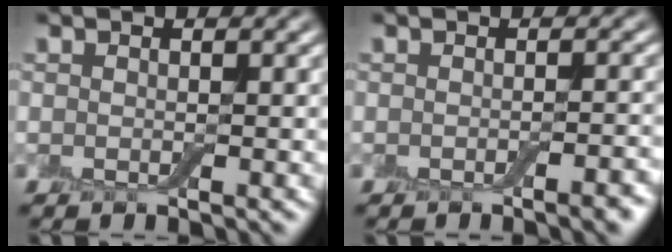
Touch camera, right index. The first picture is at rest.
{"total": 2.0, "force": [-1.1, 0.5, 1.6], "torque": [-0.016, 0.002, -0.016]}